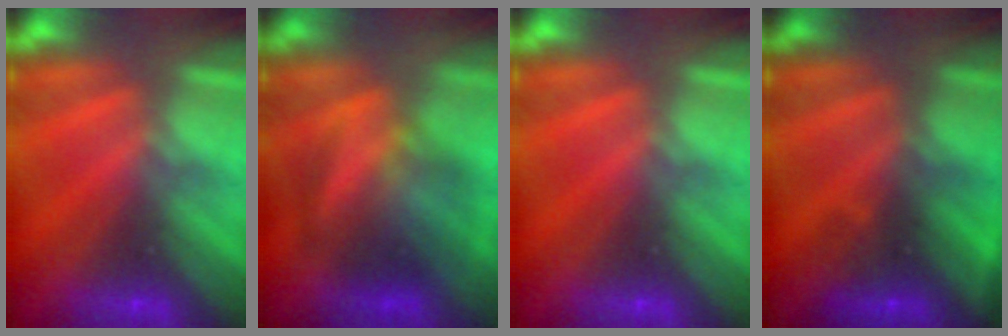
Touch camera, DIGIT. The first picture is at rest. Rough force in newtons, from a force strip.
{"total": 4.6}
{"total": 0.0}
{"total": 2.7}